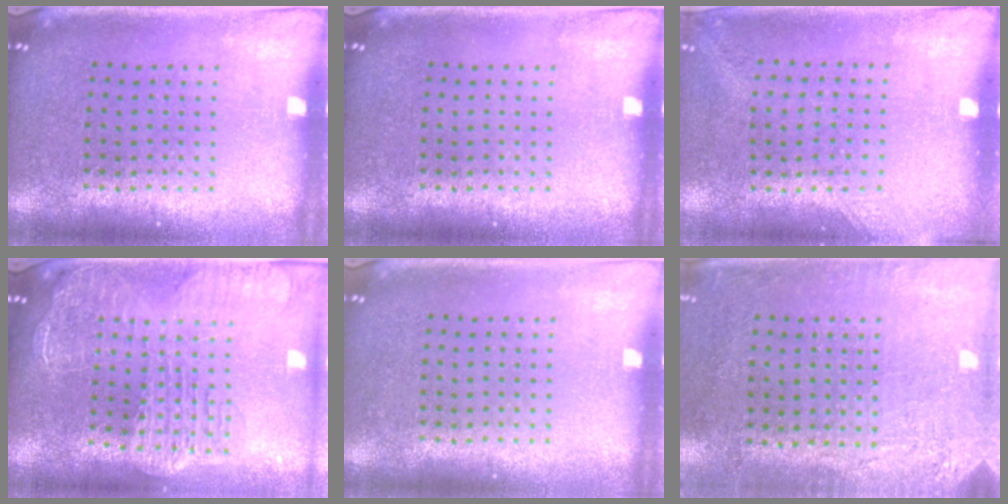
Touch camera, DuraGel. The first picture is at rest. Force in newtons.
{"total": 0.0}
{"total": 1.4, "press": 1.1, "slide": 0.9}
{"total": 2.9, "press": 2.4, "slide": 1.7}
{"total": 0.0}
{"total": 2.8, "press": 2.3, "slide": 1.6}